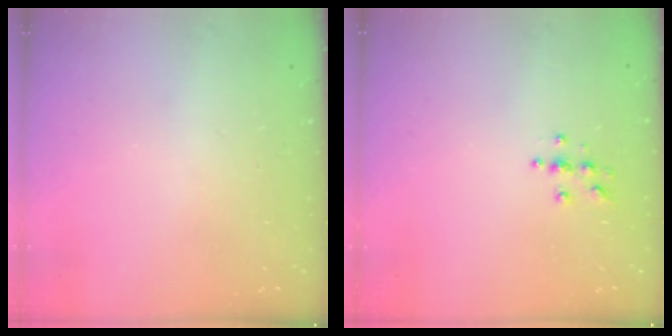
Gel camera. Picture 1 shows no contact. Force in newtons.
{"total": 4.0, "press": 4.0, "slide": 0.4}